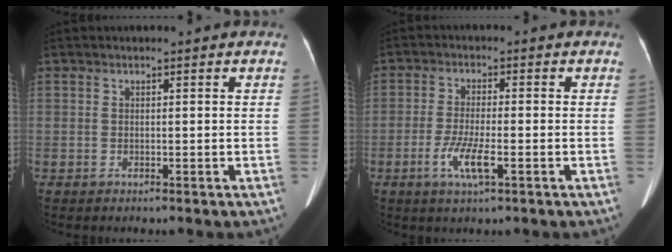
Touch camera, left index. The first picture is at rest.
{"total": 5.2, "force": [-2.3, 0.7, 4.6], "torque": [-0.098, -0.010, -0.040]}